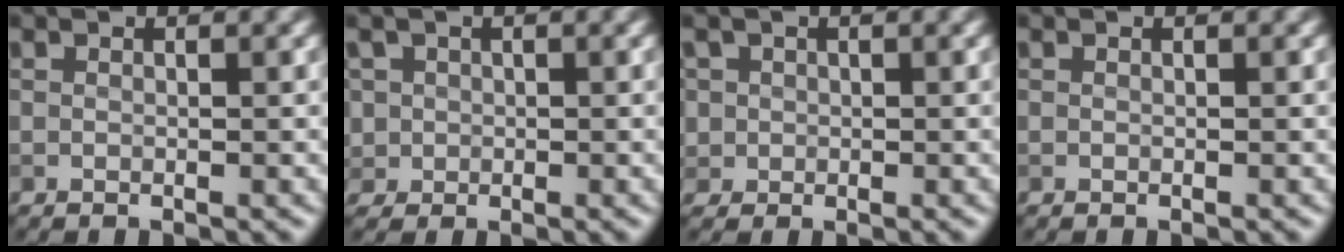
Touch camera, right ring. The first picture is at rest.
{"total": 2.5, "force": [0.2, 2.4, 0.5], "torque": [-0.008, 0.014, 0.002]}
{"total": 2.1, "force": [0.4, 2.1, 0.4], "torque": [-0.006, 0.007, 0.017]}
{"total": 0.0}